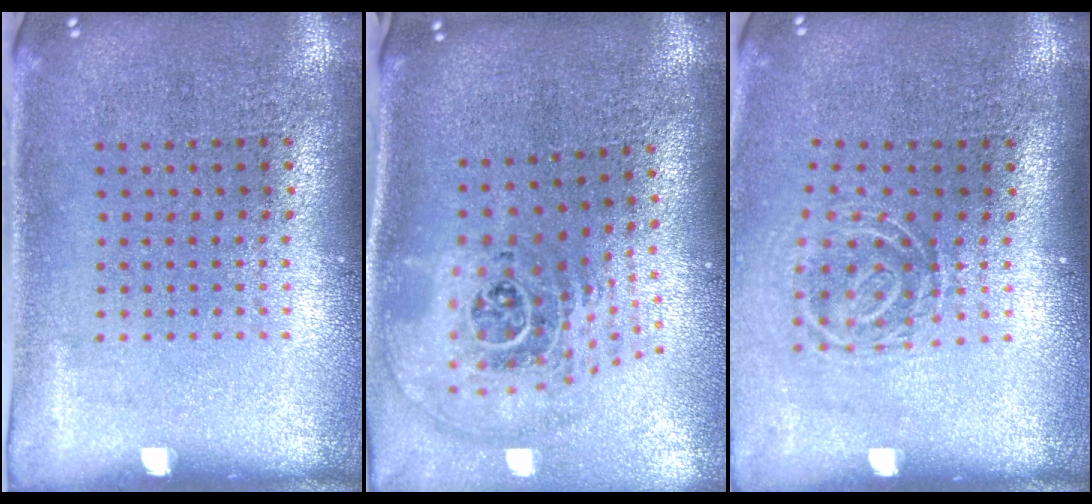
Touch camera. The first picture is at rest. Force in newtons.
{"total": 2.8, "press": 1.9, "slide": 2.1}
{"total": 1.8, "press": 1.2, "slide": 1.4}